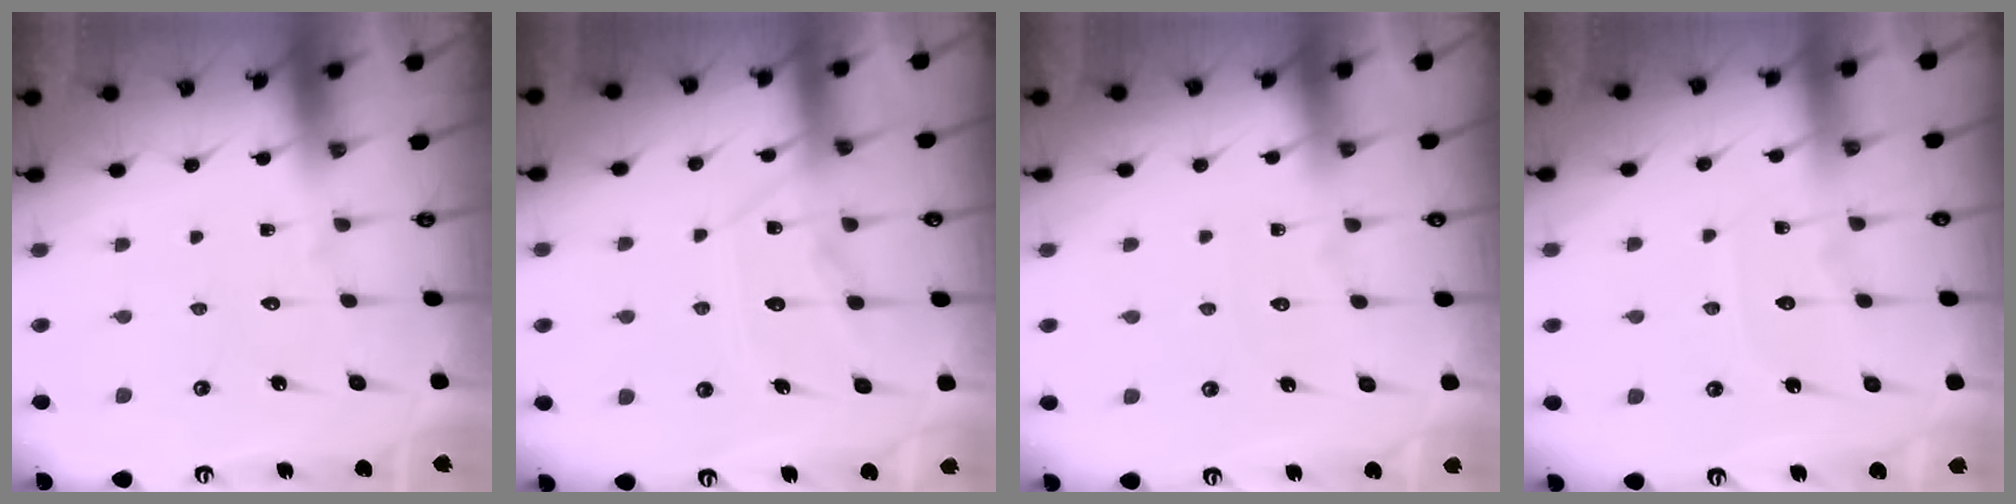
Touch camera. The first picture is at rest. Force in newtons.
{"total": 12.2, "press": 12.2, "slide": 1.1}
{"total": 2.7, "press": 2.6, "slide": 0.4}
{"total": 6.0, "press": 5.9, "slide": 0.7}